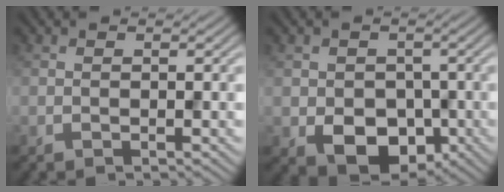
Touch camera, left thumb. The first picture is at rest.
{"total": 5.9, "force": [-1.7, 4.6, 3.2], "torque": [-0.072, -0.019, -0.029]}